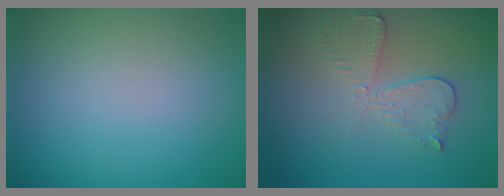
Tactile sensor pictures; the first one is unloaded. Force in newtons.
{"total": 3.1, "press": 2.6, "slide": 1.6}